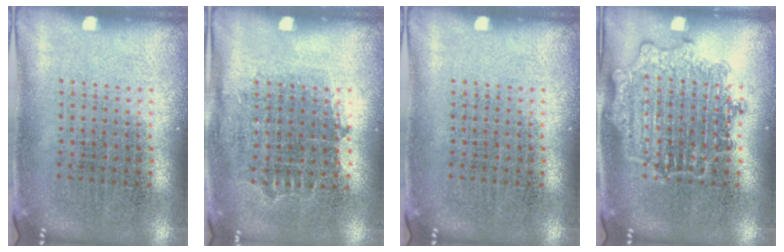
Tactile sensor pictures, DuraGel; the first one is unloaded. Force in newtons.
{"total": 0.8, "press": 0.7, "slide": 0.3}
{"total": 0.0}
{"total": 3.0, "press": 3.0, "slide": 0.4}